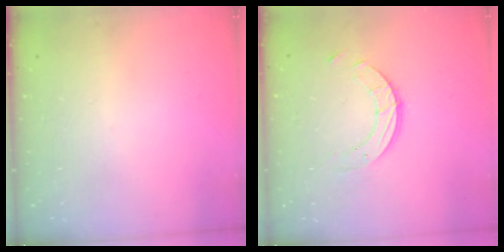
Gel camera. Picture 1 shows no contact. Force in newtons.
{"total": 5.1, "press": 5.1, "slide": 0.3}